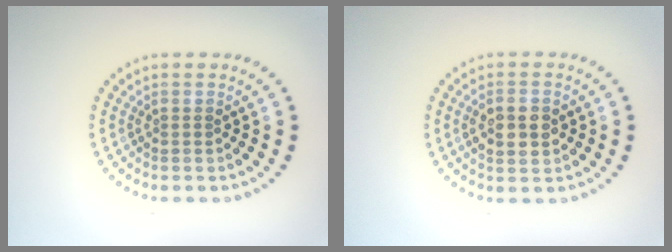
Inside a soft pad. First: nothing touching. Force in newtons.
{"total": 3.5, "press": 3.5, "slide": 0.2}